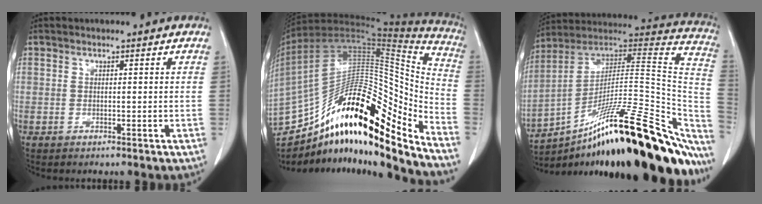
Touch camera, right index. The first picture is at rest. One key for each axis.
{"total": 27.3, "fx": -17.8, "fy": 6.4, "fz": 19.6, "tx": -0.325, "ty": 0.041, "tz": -0.296}
{"total": 36.4, "fx": -22.6, "fy": 8.2, "fz": 27.4, "tx": -0.308, "ty": 0.019, "tz": -0.337}